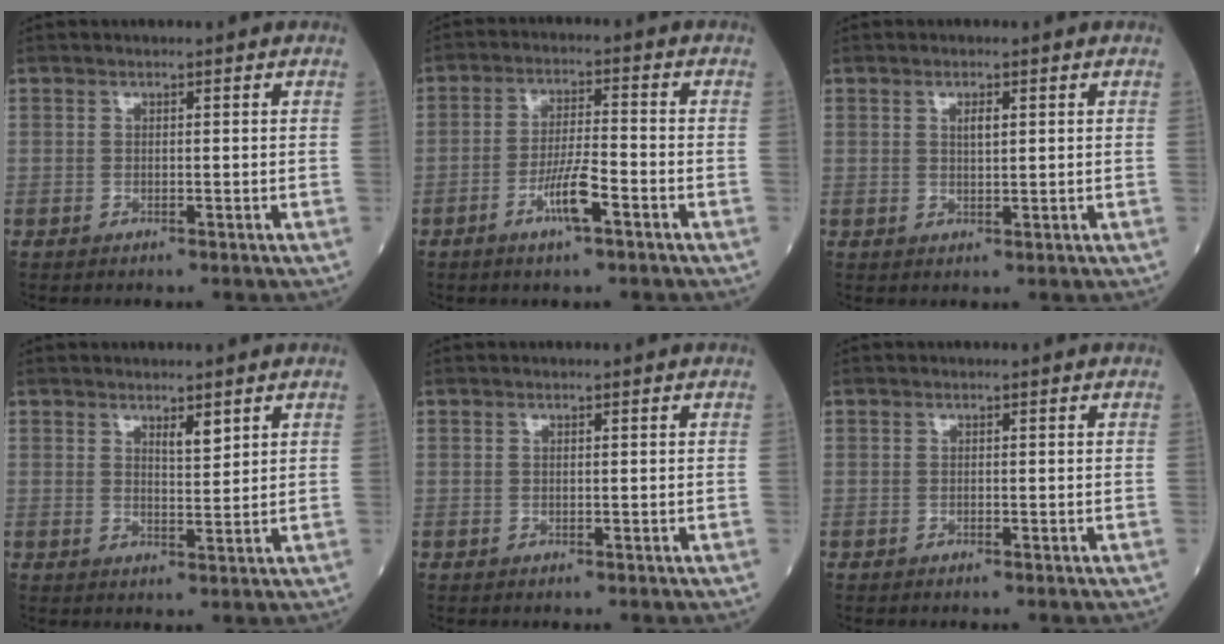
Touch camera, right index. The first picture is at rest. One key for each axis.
{"total": 6.0, "fx": -3.0, "fy": 0.6, "fz": 5.2, "tx": -0.102, "ty": -0.002, "tz": -0.055}
{"total": 1.7, "fx": 0.6, "fy": 0.5, "fz": 1.4, "tx": -0.023, "ty": -0.001, "tz": 0.011}
{"total": 2.4, "fx": 1.7, "fy": 0.6, "fz": 1.7, "tx": -0.030, "ty": -0.005, "tz": 0.030}
{"total": 0.0}
{"total": 0.0}